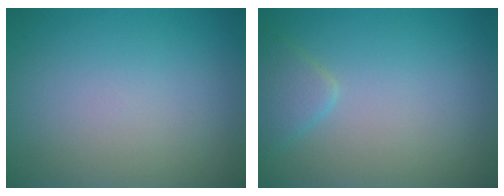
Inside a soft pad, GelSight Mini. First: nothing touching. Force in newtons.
{"total": 1.9, "press": 1.9, "slide": 0.1}